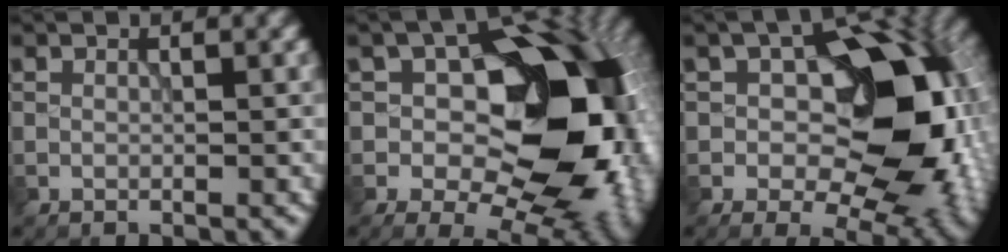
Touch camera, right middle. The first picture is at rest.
{"total": 17.6, "force": [0.0, 10.9, 13.9], "torque": [-0.169, 0.011, -0.007]}
{"total": 15.7, "force": [0.6, 9.7, 12.3], "torque": [-0.135, 0.007, 0.006]}